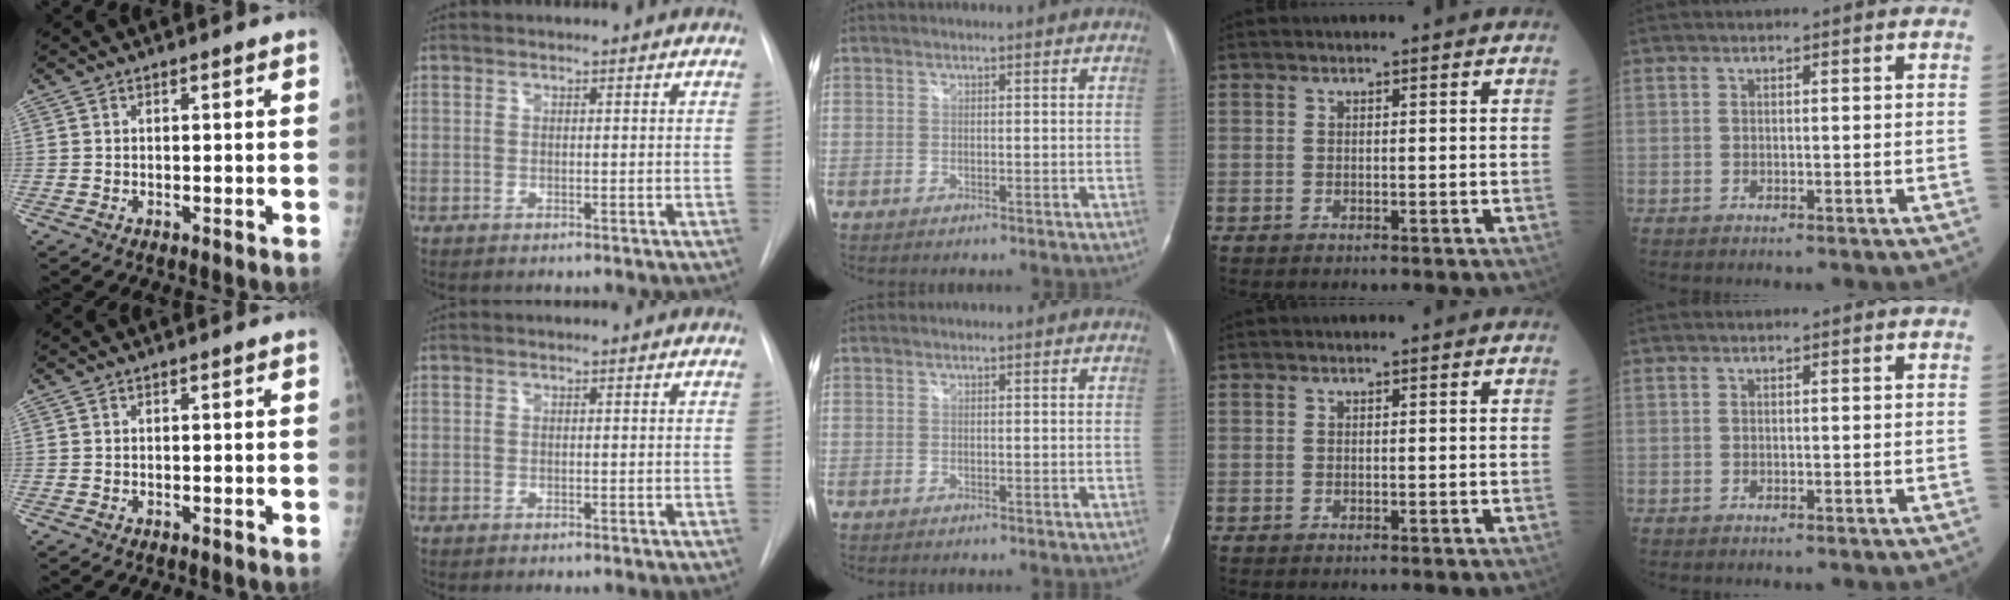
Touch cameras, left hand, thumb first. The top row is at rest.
{}